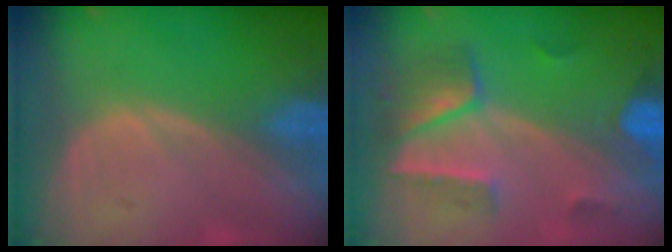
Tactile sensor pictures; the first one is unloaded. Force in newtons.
{"total": 6.6, "press": 6.4, "slide": 1.6}